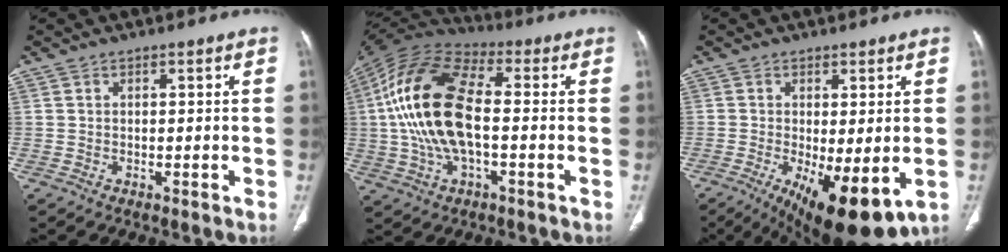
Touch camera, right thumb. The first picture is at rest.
{"total": 19.6, "force": [-0.3, 9.4, 17.2], "torque": [-0.351, 0.025, -0.010]}
{"total": 13.7, "force": [-4.2, 4.8, 12.0], "torque": [-0.175, -0.024, -0.049]}